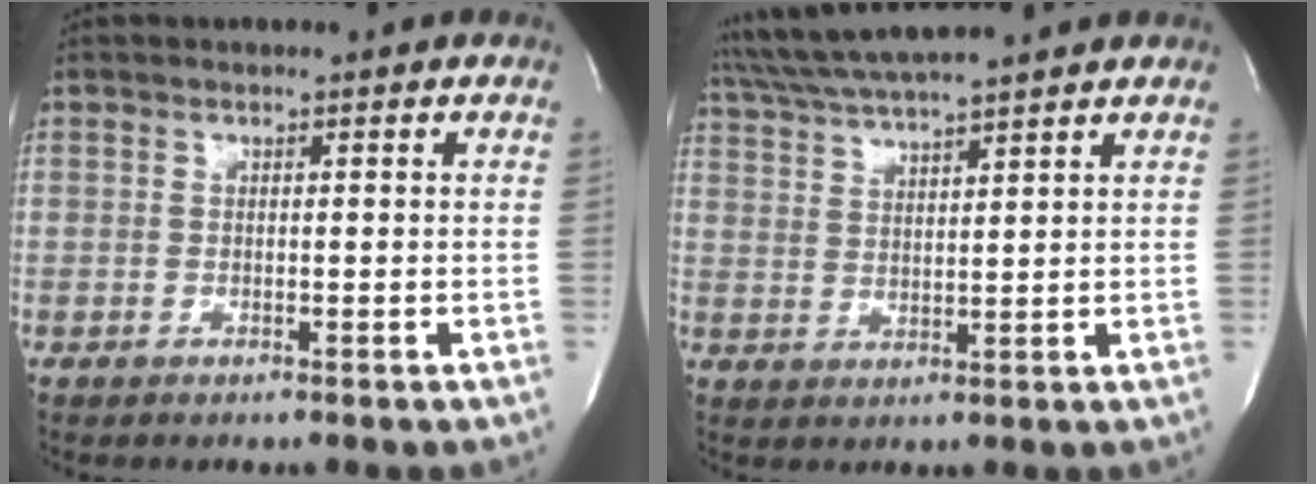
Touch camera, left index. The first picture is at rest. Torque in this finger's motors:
{"motor_torque": [0.14, -0.20, 0.53, 0.21]}